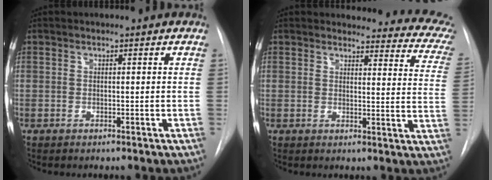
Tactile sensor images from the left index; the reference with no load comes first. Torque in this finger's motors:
{"motor_torque": [-0.18, -1.74, -0.24, -0.05]}